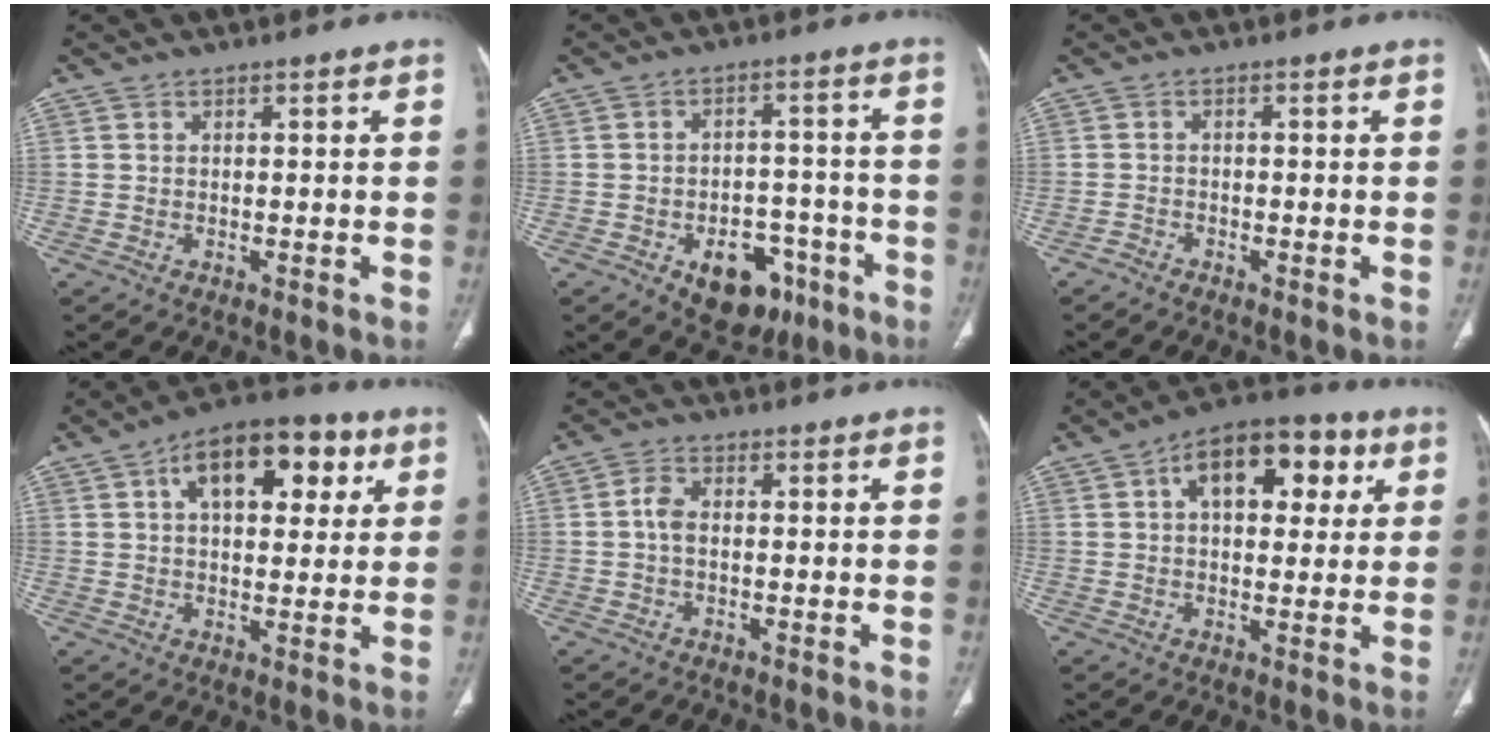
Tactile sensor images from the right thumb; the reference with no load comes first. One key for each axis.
{"total": 11.5, "fx": -5.7, "fy": 7.5, "fz": 6.6, "tx": -0.054, "ty": 0.040, "tz": -0.070}
{"total": 1.1, "fx": -1.0, "fy": 0.3, "fz": 0.3, "tx": -0.009, "ty": -0.002, "tz": -0.025}
{"total": 15.8, "fx": 6.0, "fy": 8.5, "fz": 11.9, "tx": -0.135, "ty": 0.009, "tz": 0.086}
{"total": 3.3, "fx": 0.1, "fy": 1.9, "fz": 2.6, "tx": -0.057, "ty": 0.006, "tz": -0.002}
{"total": 15.1, "fx": 5.2, "fy": 8.5, "fz": 11.4, "tx": -0.127, "ty": 0.015, "tz": 0.072}